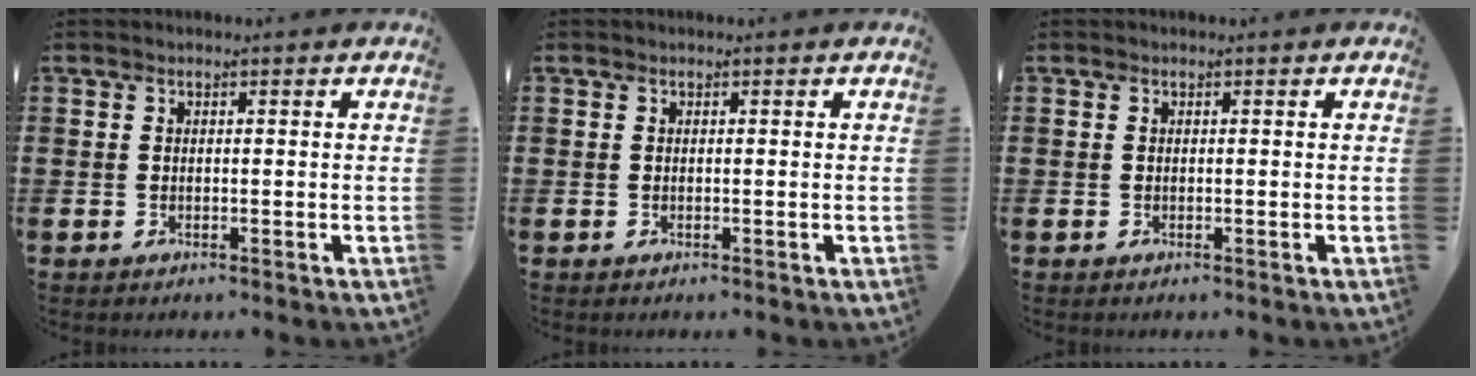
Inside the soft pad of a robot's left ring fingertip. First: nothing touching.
{"total": 0.0}
{"total": 0.0}